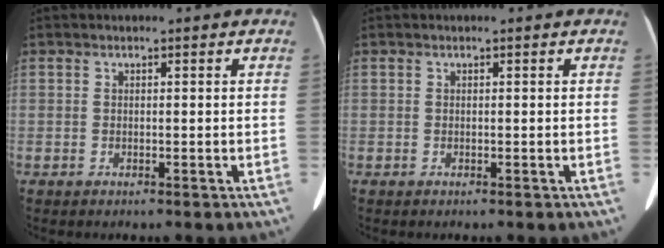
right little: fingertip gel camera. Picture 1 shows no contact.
{"total": 0.0}